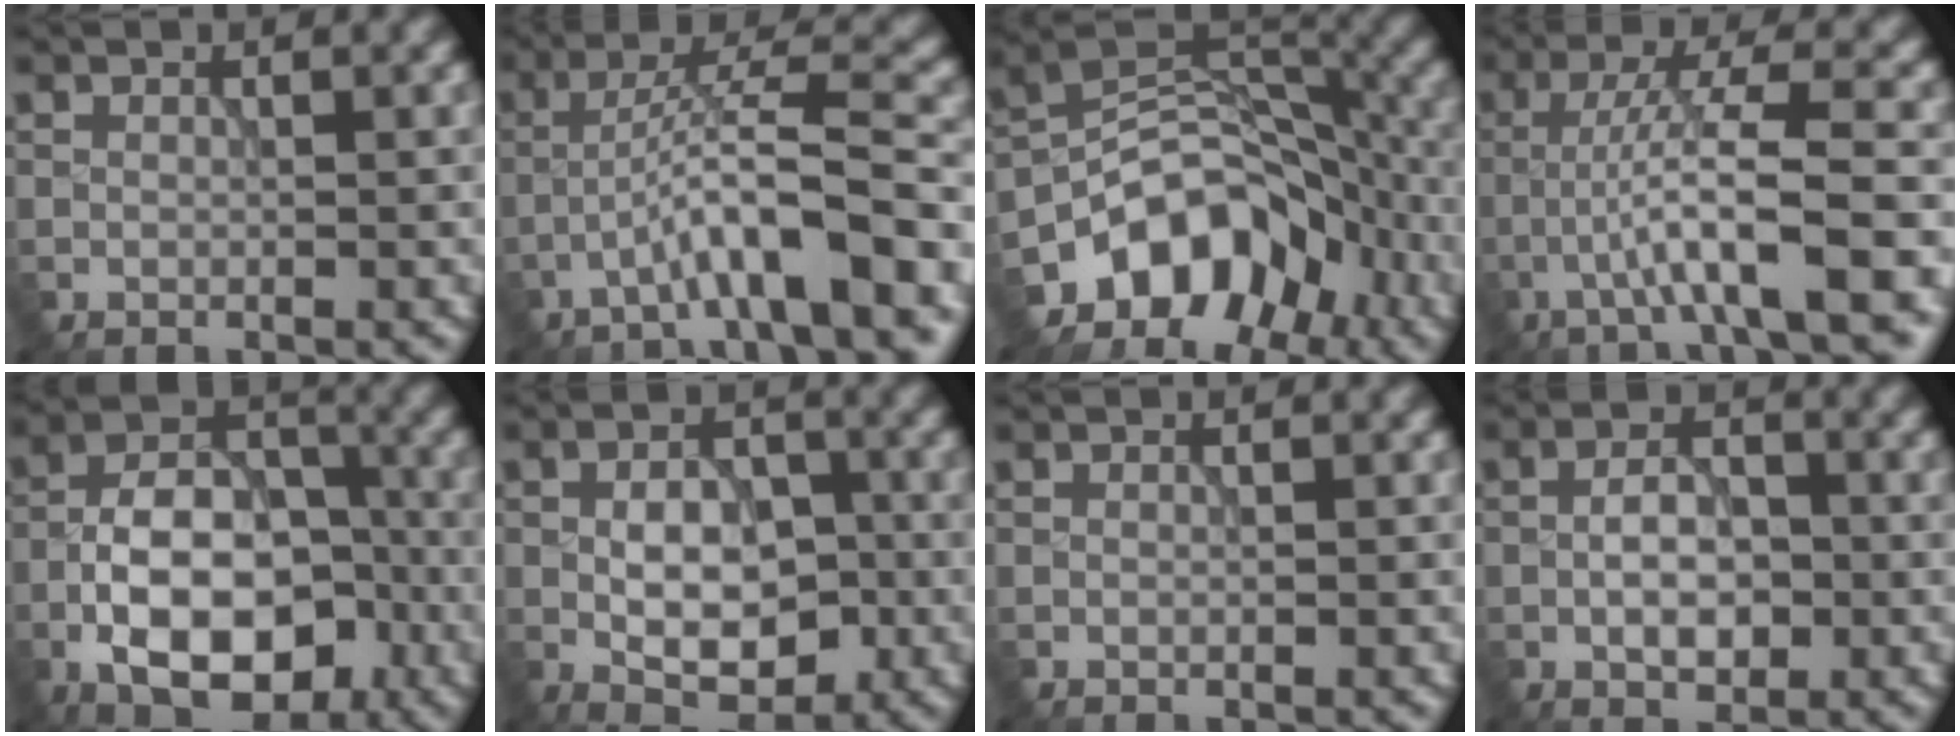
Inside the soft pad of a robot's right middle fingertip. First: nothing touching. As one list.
[{"total": 7.9, "force": [-3.8, 1.0, 6.8], "torque": [-0.108, 0.024, -0.066]}, {"total": 8.3, "force": [-5.4, 5.2, 3.6], "torque": [-0.028, 0.010, -0.105]}, {"total": 8.1, "force": [-3.2, 0.9, 7.3], "torque": [-0.123, 0.017, -0.056]}, {"total": 10.5, "force": [-4.0, 5.9, 7.7], "torque": [-0.128, 0.008, -0.076]}, {"total": 6.0, "force": [-1.2, 3.4, 4.8], "torque": [-0.072, 0.002, -0.023]}, {"total": 0.0}, {"total": 3.9, "force": [-0.9, 2.1, 3.2], "torque": [-0.055, 0.004, -0.019]}]